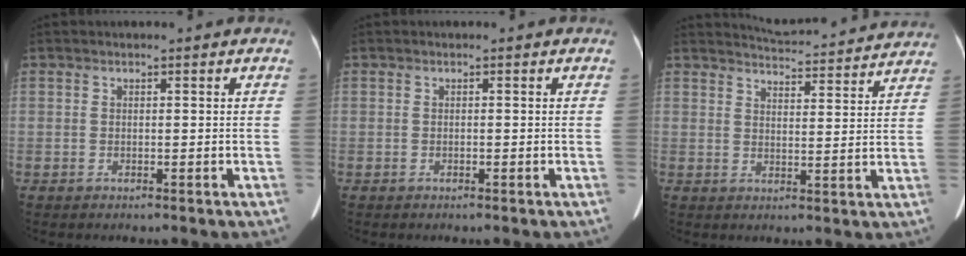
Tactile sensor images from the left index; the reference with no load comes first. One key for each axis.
{"total": 0.0}
{"total": 15.3, "fx": 14.9, "fy": 1.4, "fz": 3.0, "tx": -0.037, "ty": -0.013, "tz": 0.175}